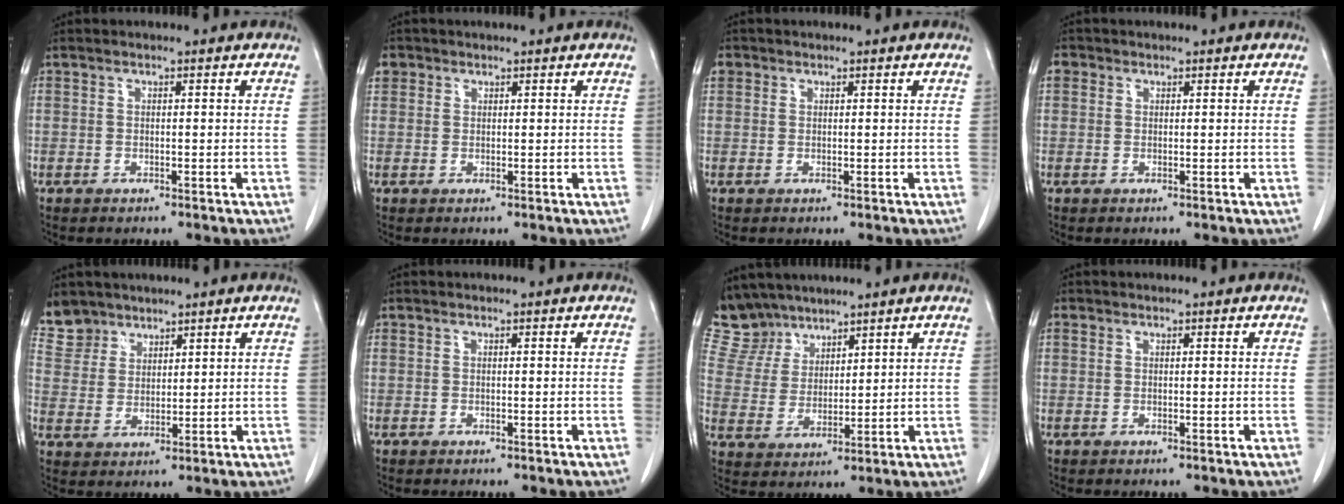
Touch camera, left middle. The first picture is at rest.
{"total": 2.4, "force": [1.2, 2.0, 0.4], "torque": [-0.003, 0.013, 0.023]}
{"total": 1.8, "force": [0.8, 1.5, 0.3], "torque": [-0.003, 0.014, 0.015]}
{"total": 1.7, "force": [0.8, 1.5, 0.4], "torque": [-0.004, 0.012, 0.011]}
{"total": 6.3, "force": [5.2, 3.5, 0.2], "torque": [-0.002, 0.003, 0.111]}
{"total": 0.0}
{"total": 8.5, "force": [7.5, 4.0, 0.3], "torque": [-0.011, 0.009, 0.160]}
{"total": 0.6, "force": [0.3, 0.5, 0.1], "torque": [-0.001, 0.009, 0.006]}